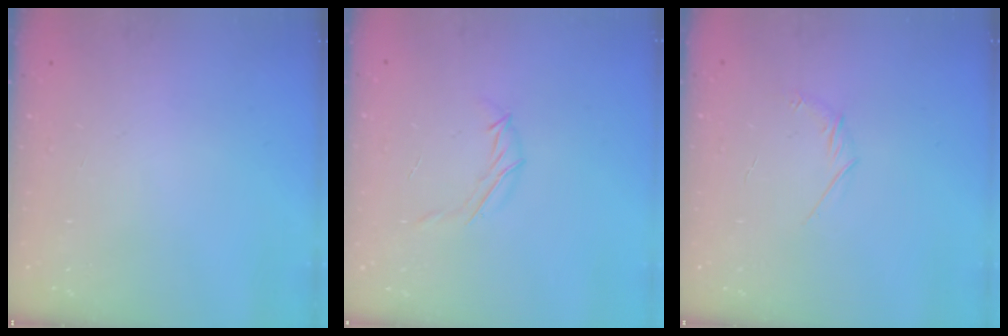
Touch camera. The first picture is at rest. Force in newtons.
{"total": 4.5, "press": 4.4, "slide": 0.9}
{"total": 4.3, "press": 4.1, "slide": 1.1}